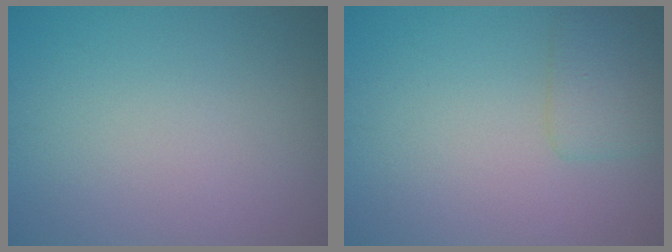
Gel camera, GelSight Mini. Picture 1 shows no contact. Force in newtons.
{"total": 2.3, "press": 2.3, "slide": 0.1}